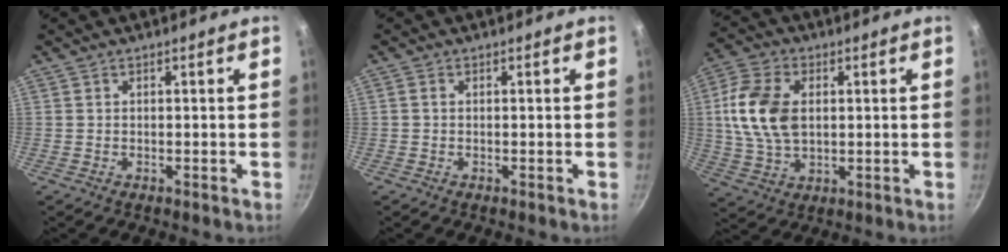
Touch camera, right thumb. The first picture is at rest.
{"total": 0.8, "force": [0.0, 0.6, 0.5], "torque": [-0.008, 0.005, 0.000]}
{"total": 13.1, "force": [1.6, 8.5, 9.9], "torque": [-0.184, 0.003, 0.028]}